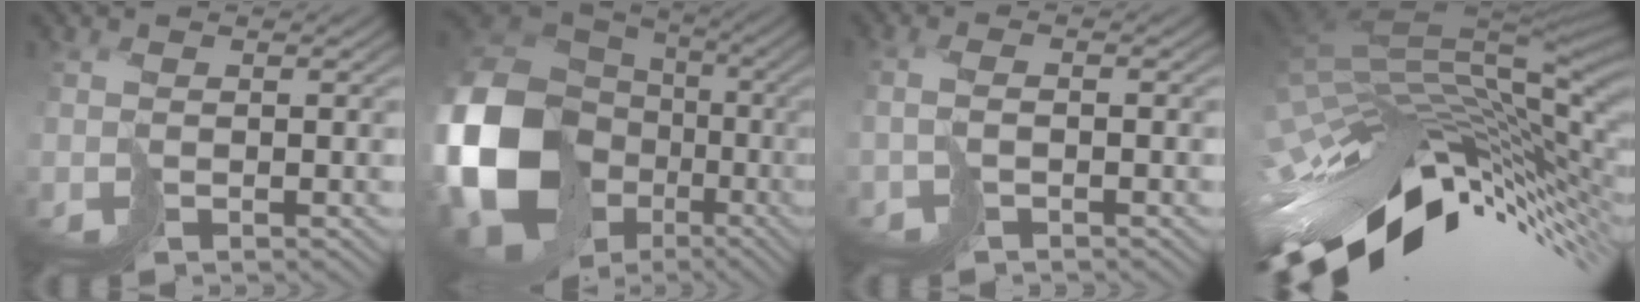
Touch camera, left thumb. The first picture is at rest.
{"total": 21.1, "force": [-4.9, 17.3, 11.0], "torque": [-0.319, -0.037, -0.081]}
{"total": 1.5, "force": [-0.9, 0.4, 1.1], "torque": [-0.017, 0.003, -0.027]}
{"total": 14.9, "force": [-3.7, 7.6, 12.3], "torque": [-0.221, -0.017, -0.054]}